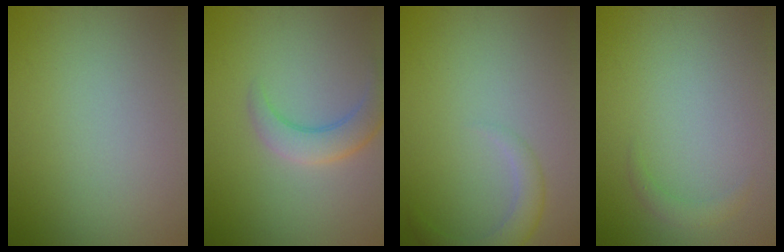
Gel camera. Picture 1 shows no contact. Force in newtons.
{"total": 3.4, "press": 3.4, "slide": 0.1}
{"total": 2.6, "press": 2.5, "slide": 0.2}
{"total": 1.1, "press": 1.1, "slide": 0.0}